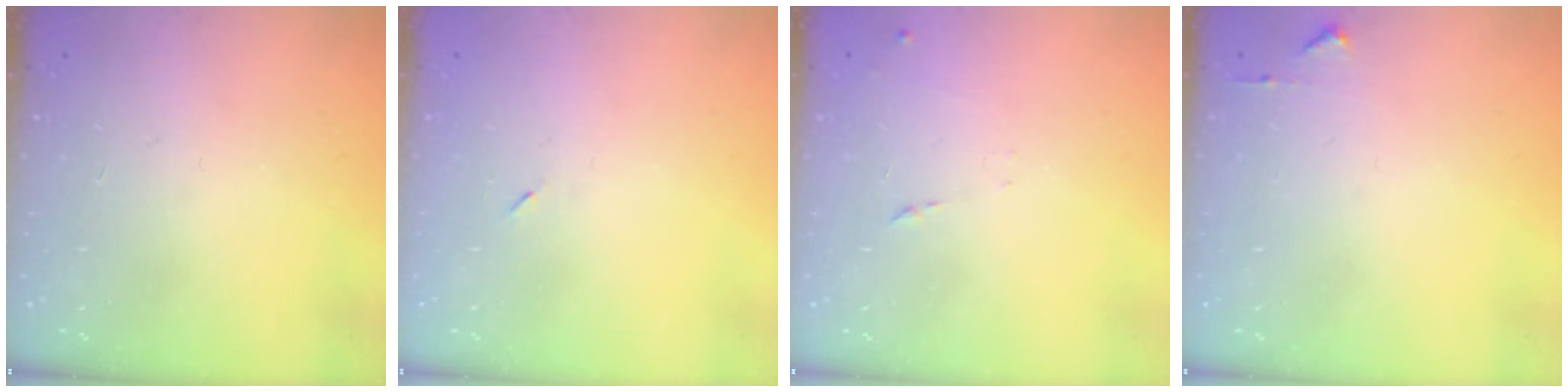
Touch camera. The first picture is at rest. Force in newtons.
{"total": 2.6, "press": 2.3, "slide": 1.2}
{"total": 6.6, "press": 6.6, "slide": 0.4}
{"total": 5.1, "press": 5.0, "slide": 0.8}